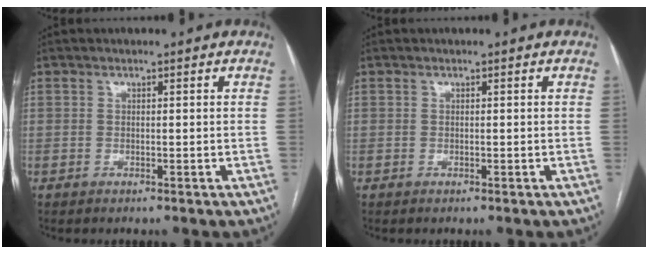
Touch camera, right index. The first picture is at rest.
{"total": 0.0}